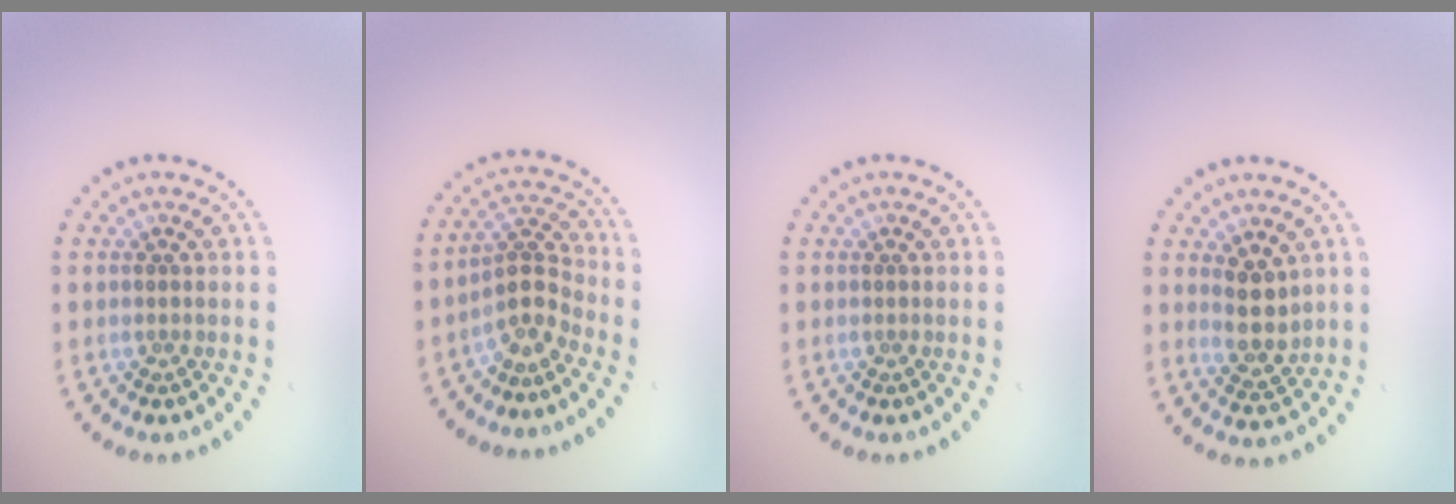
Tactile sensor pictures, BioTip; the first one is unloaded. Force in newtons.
{"total": 3.0, "press": 2.2, "slide": 2.1}
{"total": 0.0}
{"total": 2.9, "press": 2.5, "slide": 1.4}